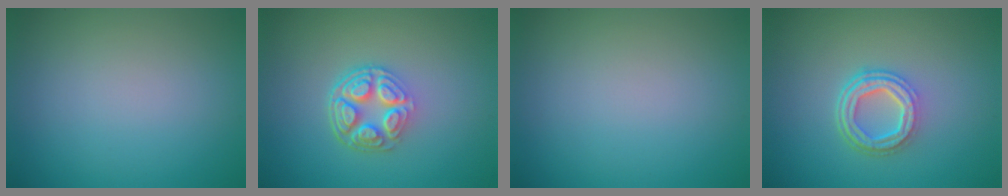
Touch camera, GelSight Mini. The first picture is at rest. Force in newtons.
{"total": 5.2, "press": 3.7, "slide": 3.6}
{"total": 0.0}
{"total": 4.3, "press": 3.1, "slide": 2.9}